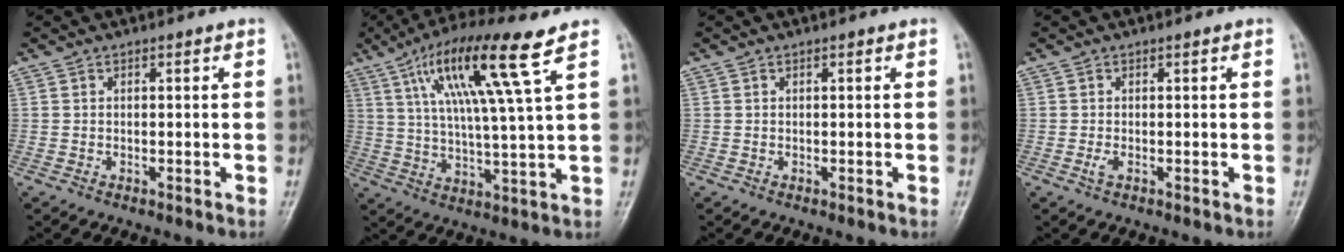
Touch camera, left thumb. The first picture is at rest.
{"total": 15.6, "force": [7.4, 0.9, 13.7], "torque": [-0.253, -0.015, 0.131]}
{"total": 0.0}
{"total": 1.1, "force": [-0.1, 0.5, 1.0], "torque": [-0.019, 0.003, 0.002]}